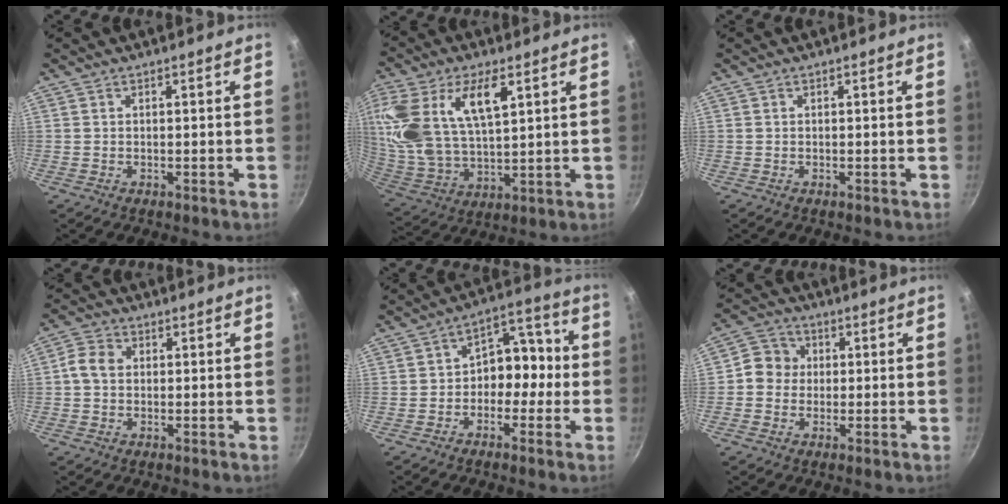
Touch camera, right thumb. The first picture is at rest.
{"total": 22.4, "force": [7.8, 11.2, 17.7], "torque": [-0.390, -0.007, 0.152]}
{"total": 0.0}
{"total": 4.7, "force": [0.3, 3.7, 2.8], "torque": [-0.051, 0.012, 0.000]}
{"total": 9.9, "force": [-1.2, 6.8, 7.0], "torque": [-0.057, 0.045, -0.034]}
{"total": 6.3, "force": [0.0, 5.9, 2.4], "torque": [-0.019, 0.017, -0.013]}